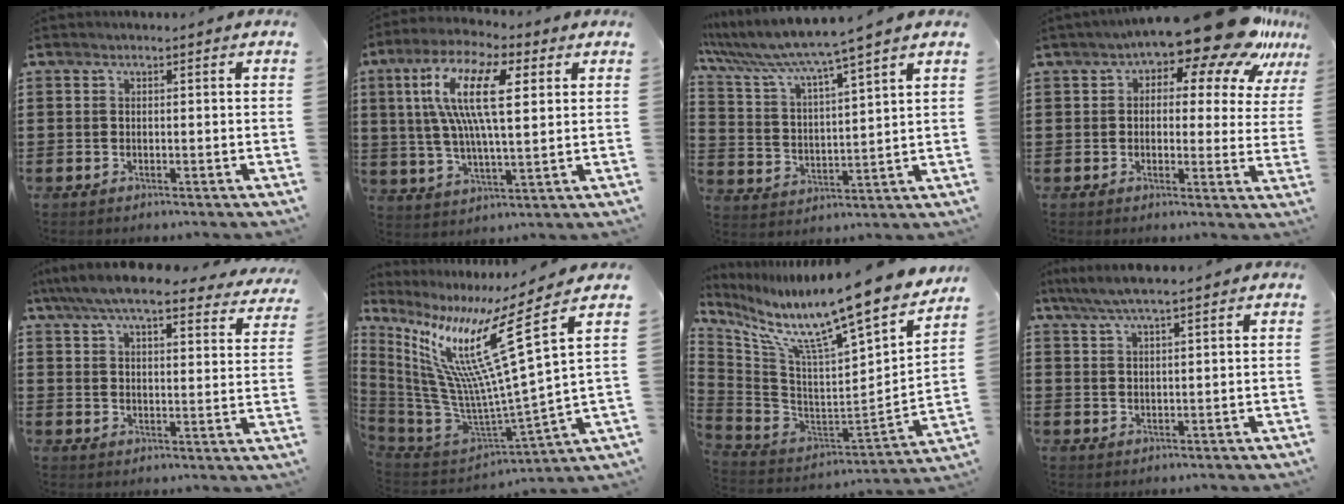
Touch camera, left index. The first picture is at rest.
{"total": 14.4, "force": [4.9, 5.1, 12.5], "torque": [-0.258, 0.008, 0.085]}
{"total": 6.0, "force": [5.3, -0.9, 2.6], "torque": [-0.077, -0.042, 0.083]}
{"total": 13.3, "force": [9.9, 3.6, 8.0], "torque": [-0.125, -0.059, 0.166]}
{"total": 7.8, "force": [6.9, 0.7, 3.6], "torque": [-0.094, -0.028, 0.124]}
{"total": 16.2, "force": [8.0, 1.4, 14.0], "torque": [-0.308, -0.073, 0.111]}
{"total": 12.7, "force": [10.5, -0.3, 7.2], "torque": [-0.152, -0.092, 0.163]}
{"total": 4.4, "force": [3.4, 0.3, 2.7], "torque": [-0.059, -0.003, 0.063]}